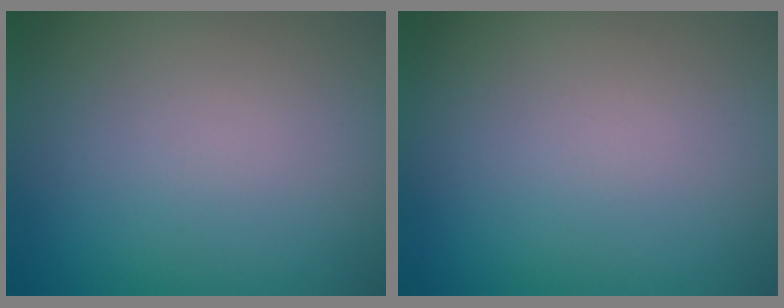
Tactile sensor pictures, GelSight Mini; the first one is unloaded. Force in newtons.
{"total": 0.0}